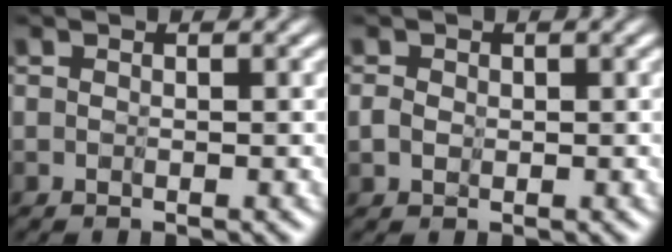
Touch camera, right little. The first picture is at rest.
{"total": 0.9, "force": [0.1, 0.9, 0.3], "torque": [-0.013, 0.002, -0.007]}